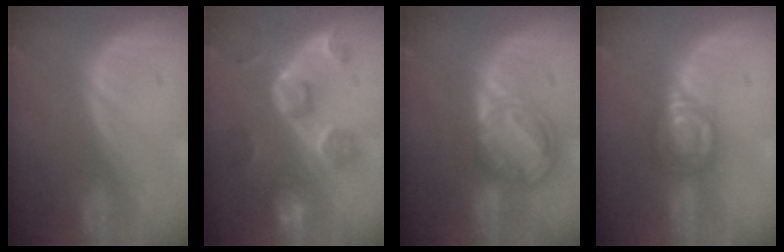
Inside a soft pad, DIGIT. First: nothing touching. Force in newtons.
{"total": 8.6, "press": 7.7, "slide": 3.8}
{"total": 8.6, "press": 7.2, "slide": 4.6}
{"total": 6.0, "press": 5.7, "slide": 1.7}